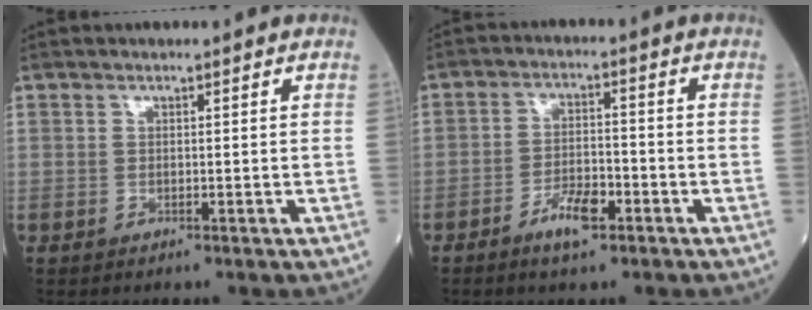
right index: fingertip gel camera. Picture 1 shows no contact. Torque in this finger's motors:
{"motor_torque": [-0.11, -0.13, -0.02, 0.01]}